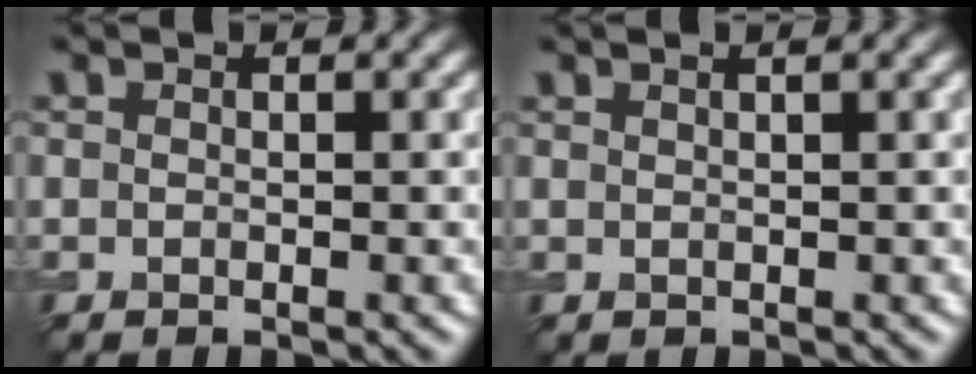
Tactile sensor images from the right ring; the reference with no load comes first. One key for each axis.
{"total": 1.9, "fx": 1.2, "fy": 0.8, "fz": 1.2, "tx": 0.001, "ty": -0.001, "tz": -0.001}